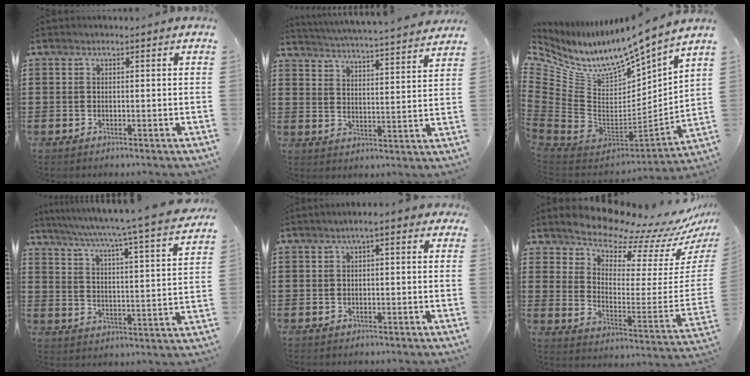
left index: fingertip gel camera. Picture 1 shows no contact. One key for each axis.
{"total": 4.2, "fx": 4.0, "fy": -0.7, "fz": 0.8, "tx": -0.037, "ty": -0.037, "tz": 0.063}
{"total": 9.1, "fx": 7.6, "fy": 3.5, "fz": 3.8, "tx": -0.107, "ty": -0.076, "tz": 0.129}
{"total": 5.5, "fx": 4.7, "fy": -1.3, "fz": 2.5, "tx": -0.069, "ty": -0.050, "tz": 0.068}
{"total": 1.8, "fx": -0.7, "fy": 0.5, "fz": 1.6, "tx": -0.030, "ty": 0.004, "tz": -0.016}
{"total": 9.2, "fx": 9.0, "fy": 0.9, "fz": 1.3, "tx": -0.053, "ty": -0.093, "tz": 0.153}